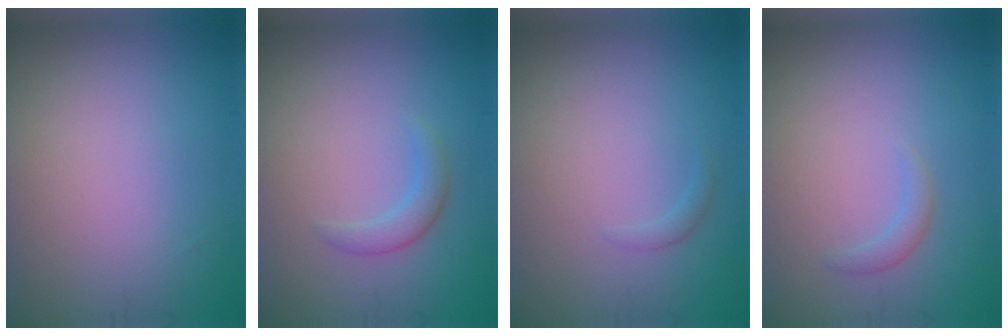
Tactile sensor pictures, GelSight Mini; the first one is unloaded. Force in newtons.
{"total": 1.7, "press": 1.7, "slide": 0.2}
{"total": 0.6, "press": 0.6, "slide": 0.0}
{"total": 1.1, "press": 1.1, "slide": 0.1}